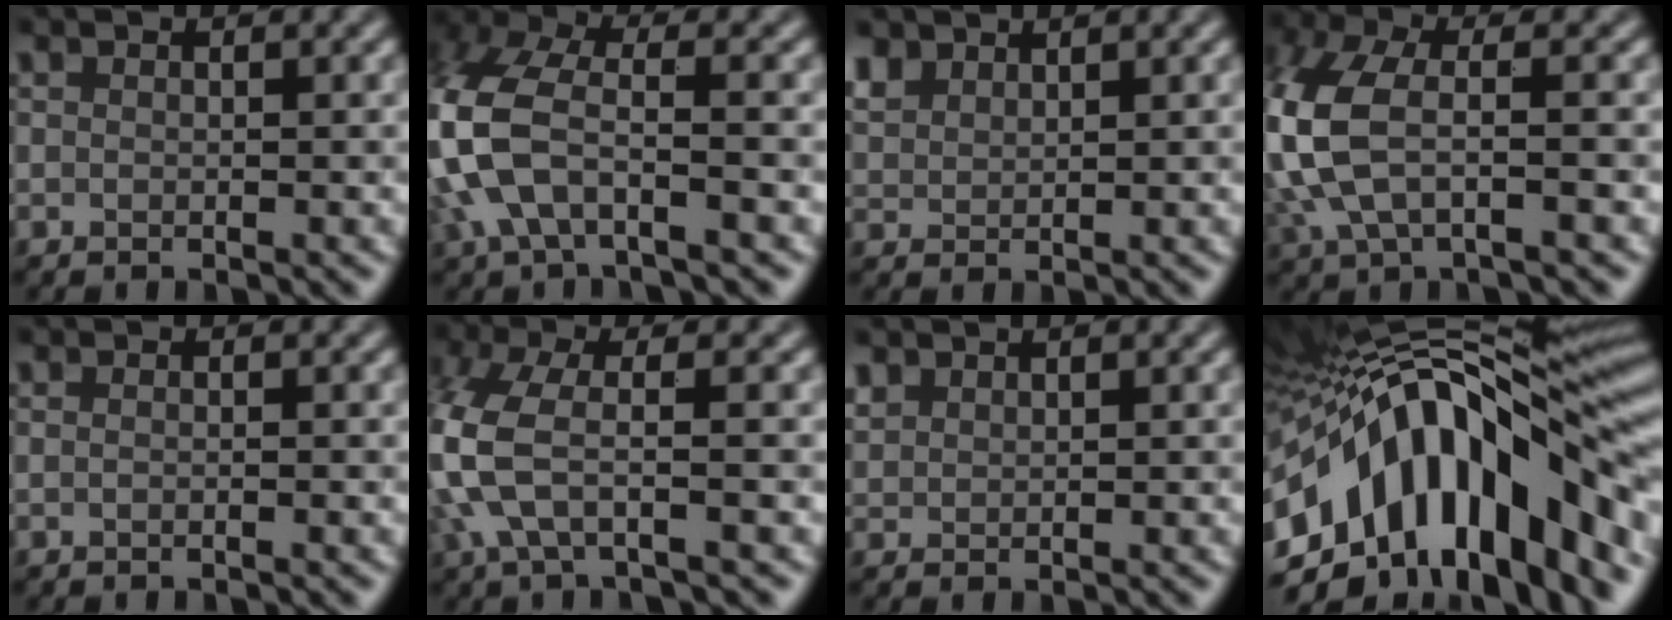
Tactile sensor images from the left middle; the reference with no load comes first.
{"total": 7.9, "force": [-2.2, 3.9, 6.5], "torque": [-0.161, 0.008, -0.058]}
{"total": 2.3, "force": [1.9, 1.1, 0.6], "torque": [-0.020, 0.008, 0.043]}
{"total": 7.1, "force": [-0.5, 3.5, 6.1], "torque": [-0.156, 0.008, -0.017]}
{"total": 0.7, "force": [0.0, 0.3, 0.7], "torque": [-0.007, -0.006, -0.007]}
{"total": 5.3, "force": [-1.3, 1.9, 4.8], "torque": [-0.130, -0.001, -0.033]}
{"total": 1.3, "force": [1.2, 0.7, 0.1], "torque": [-0.007, 0.004, 0.028]}
{"total": 18.1, "force": [-3.6, 8.9, 15.4], "torque": [-0.241, 0.024, -0.067]}